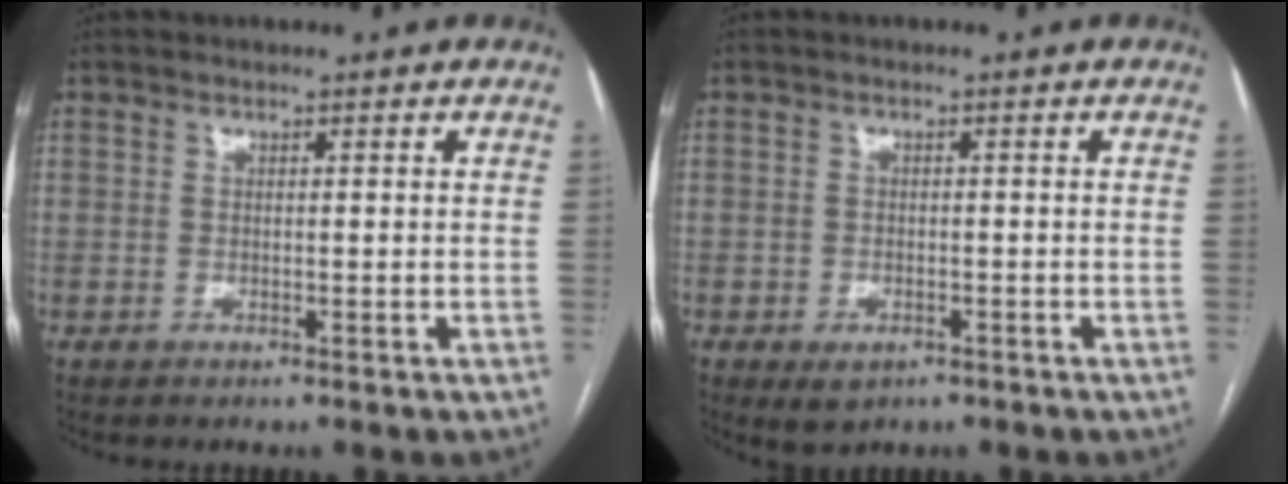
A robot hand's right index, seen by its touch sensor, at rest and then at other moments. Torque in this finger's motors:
{"motor_torque": [0.66, -0.88, 0.00, -0.01]}